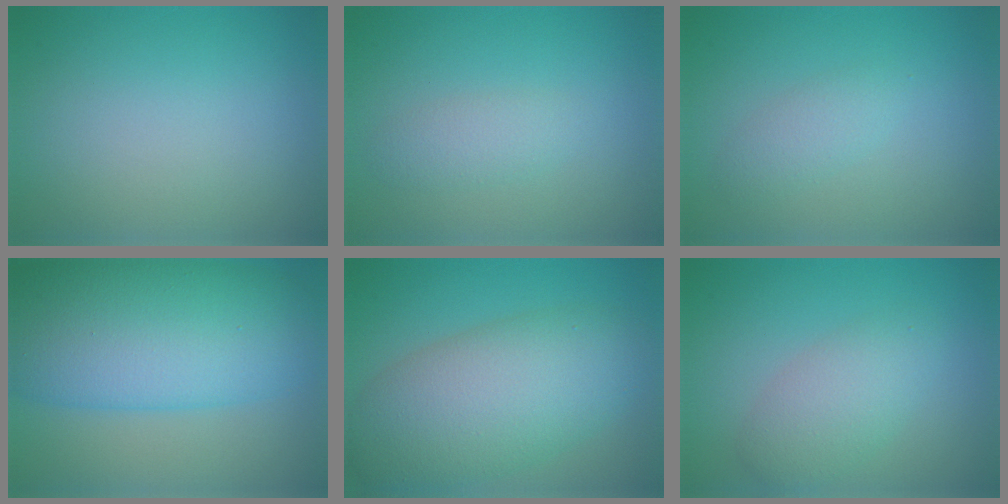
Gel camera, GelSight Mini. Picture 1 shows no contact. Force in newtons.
{"total": 1.7, "press": 1.7, "slide": 0.1}
{"total": 1.7, "press": 1.7, "slide": 0.0}
{"total": 13.0, "press": 13.0, "slide": 0.2}
{"total": 9.2, "press": 9.2, "slide": 0.4}
{"total": 3.6, "press": 3.6, "slide": 0.1}